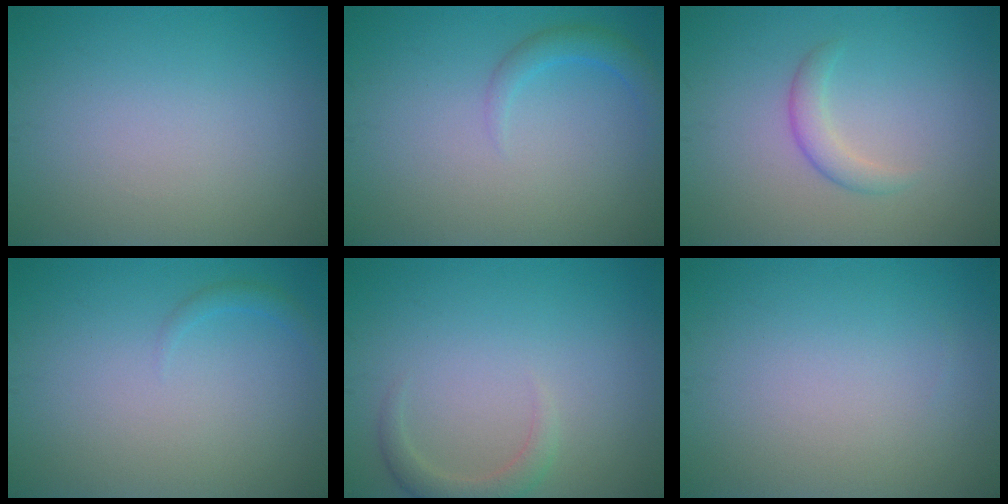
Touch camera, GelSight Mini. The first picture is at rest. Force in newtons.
{"total": 1.8, "press": 1.8, "slide": 0.2}
{"total": 1.8, "press": 1.8, "slide": 0.1}
{"total": 0.9, "press": 0.9, "slide": 0.1}
{"total": 2.0, "press": 2.0, "slide": 0.3}
{"total": 0.0}